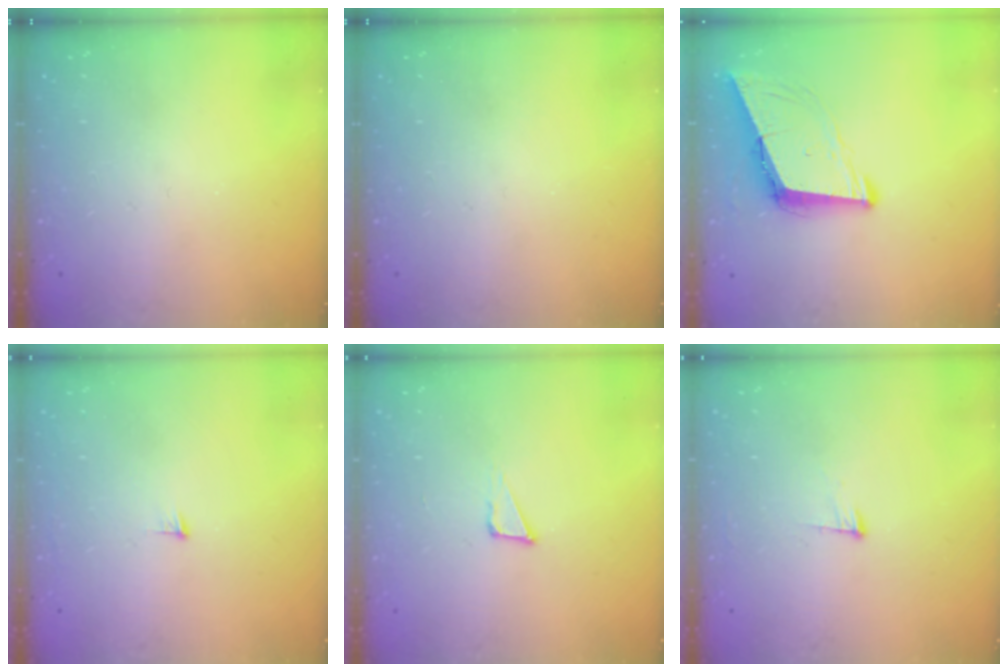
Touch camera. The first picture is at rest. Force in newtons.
{"total": 0.0}
{"total": 8.6, "press": 7.8, "slide": 3.6}
{"total": 3.6, "press": 3.6, "slide": 0.3}
{"total": 3.3, "press": 3.2, "slide": 0.8}
{"total": 6.5, "press": 6.4, "slide": 1.4}